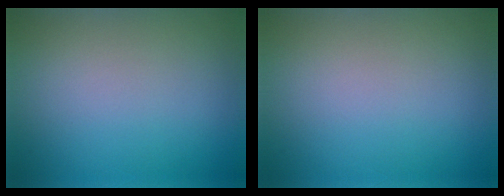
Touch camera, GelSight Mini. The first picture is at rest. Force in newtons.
{"total": 0.0}